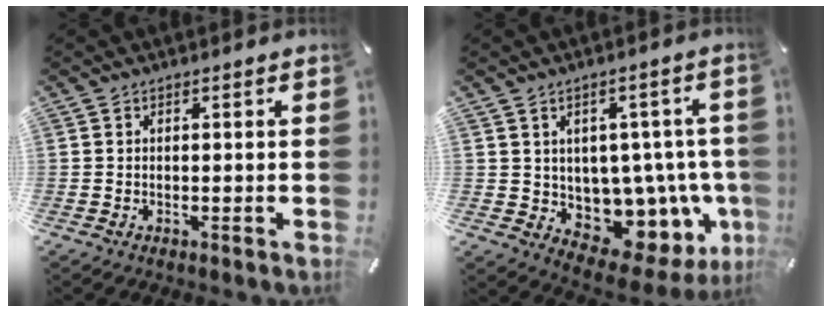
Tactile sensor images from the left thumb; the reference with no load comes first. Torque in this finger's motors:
{"motor_torque": [1.87, 2.31, 0.31, 0.08, 0.09]}